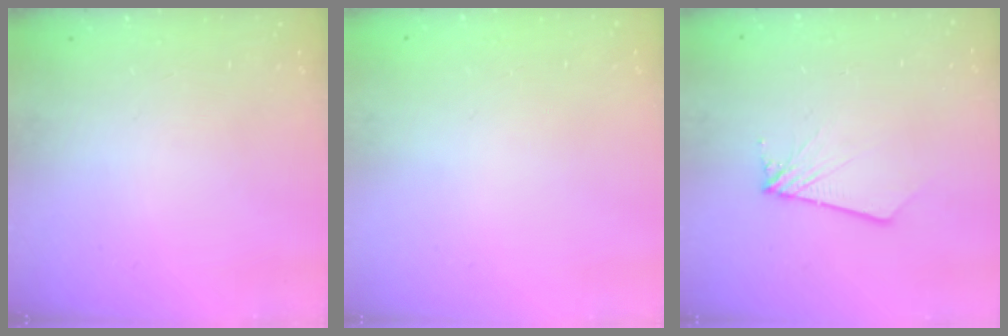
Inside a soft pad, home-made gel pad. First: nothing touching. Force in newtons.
{"total": 0.0}
{"total": 2.8, "press": 2.8, "slide": 0.3}